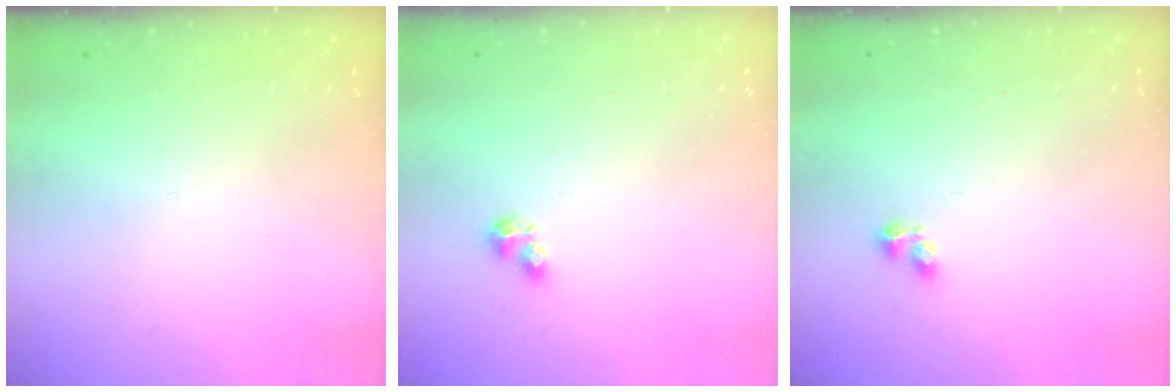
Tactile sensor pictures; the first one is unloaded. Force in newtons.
{"total": 3.6, "press": 3.6, "slide": 0.5}
{"total": 2.2, "press": 2.1, "slide": 0.6}